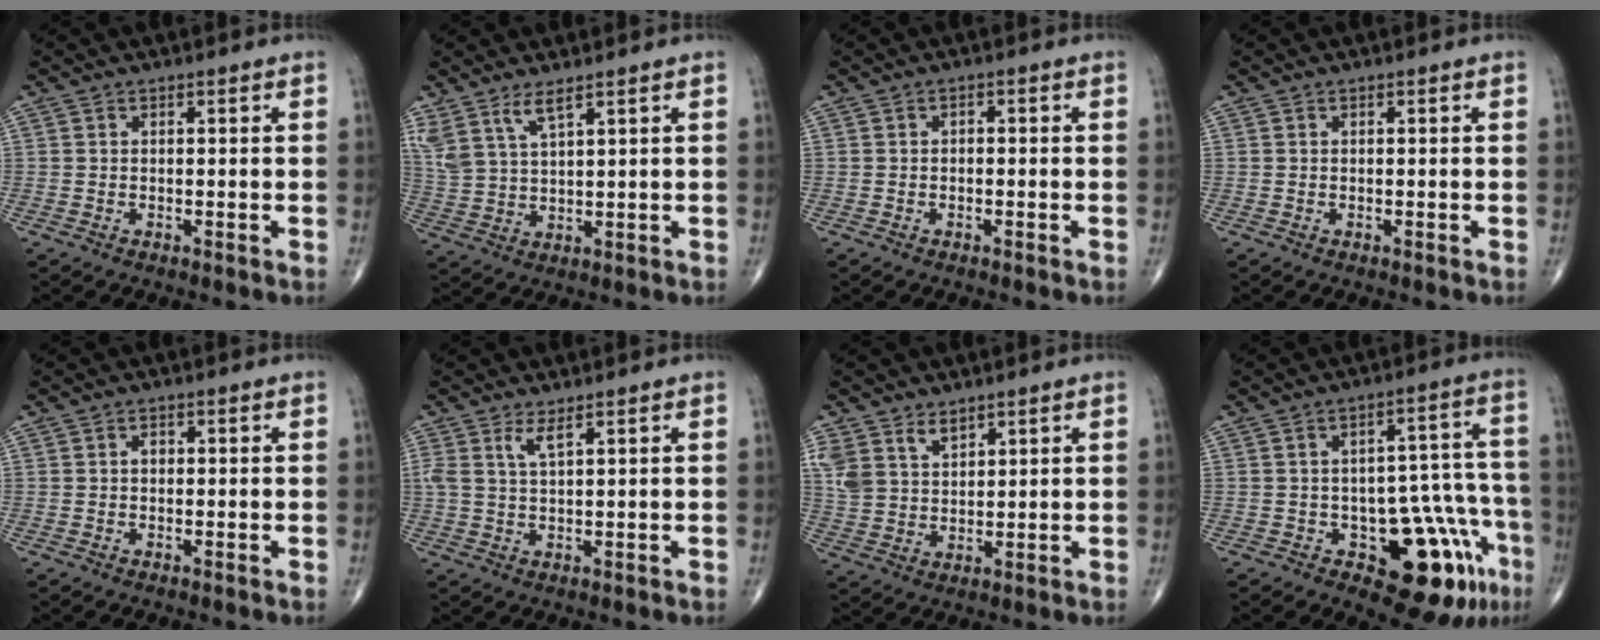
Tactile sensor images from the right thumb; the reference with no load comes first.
{"total": 6.7, "force": [4.7, 1.9, 4.5], "torque": [-0.102, -0.018, 0.105]}
{"total": 0.8, "force": [-0.2, 0.5, 0.5], "torque": [-0.003, 0.004, -0.008]}
{"total": 0.0}
{"total": 1.1, "force": [0.0, 0.8, 0.7], "torque": [-0.006, 0.003, -0.003]}
{"total": 2.8, "force": [1.6, 0.5, 2.3], "torque": [-0.053, -0.007, 0.038]}
{"total": 6.8, "force": [4.4, 4.1, 3.2], "torque": [-0.050, -0.020, 0.096]}
{"total": 16.0, "force": [-7.7, 7.0, 12.1], "torque": [-0.101, 0.058, -0.091]}